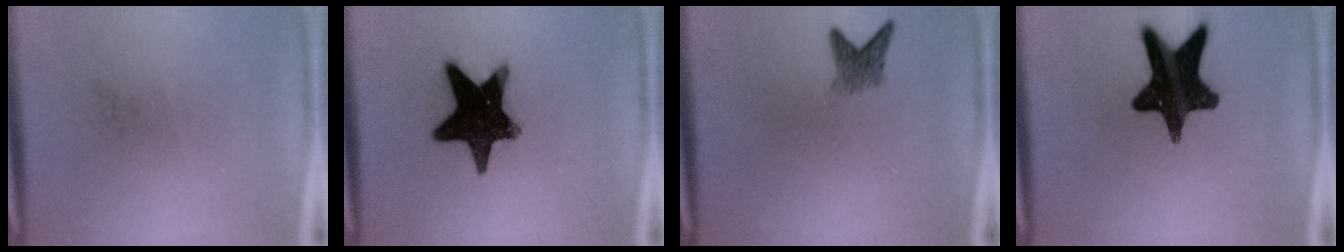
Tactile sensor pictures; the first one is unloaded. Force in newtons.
{"total": 17.9}
{"total": 2.4}
{"total": 16.7}